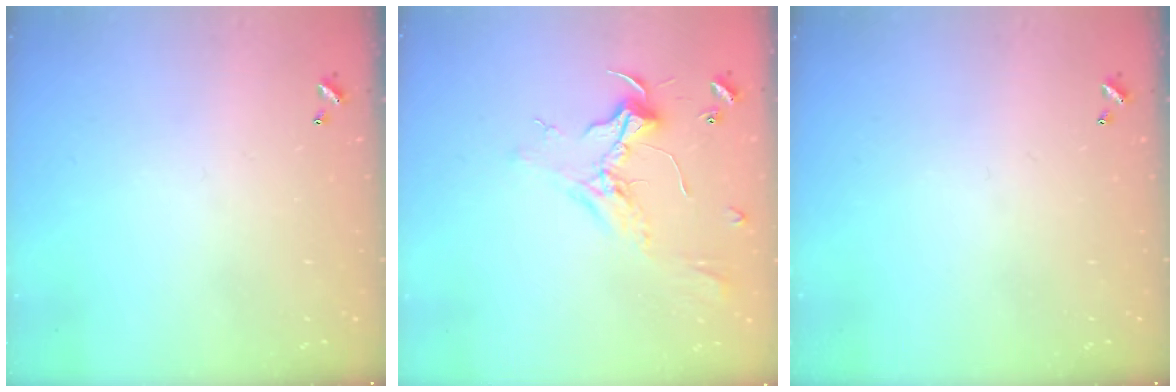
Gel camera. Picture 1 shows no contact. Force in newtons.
{"total": 2.4, "press": 2.3, "slide": 0.7}
{"total": 0.0}